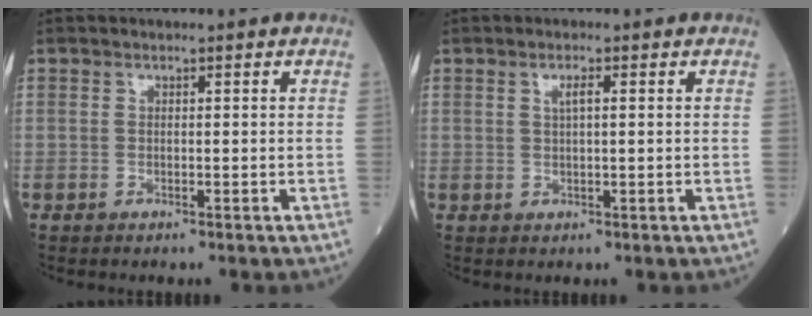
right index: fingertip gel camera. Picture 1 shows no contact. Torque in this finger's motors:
{"motor_torque": [-0.10, 0.08, 0.01, 0.02]}